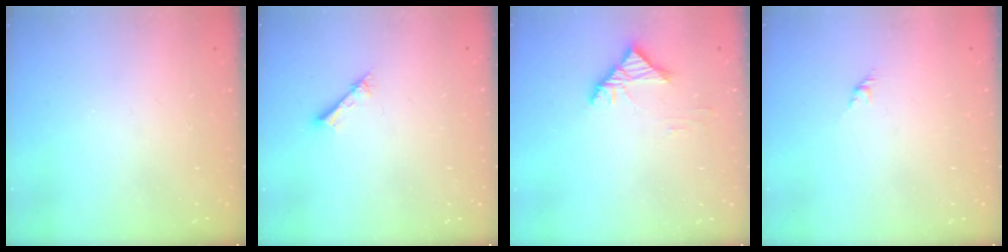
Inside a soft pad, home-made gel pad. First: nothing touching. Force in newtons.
{"total": 1.5, "press": 1.5, "slide": 0.1}
{"total": 4.2, "press": 4.0, "slide": 1.1}
{"total": 1.6, "press": 1.5, "slide": 0.7}